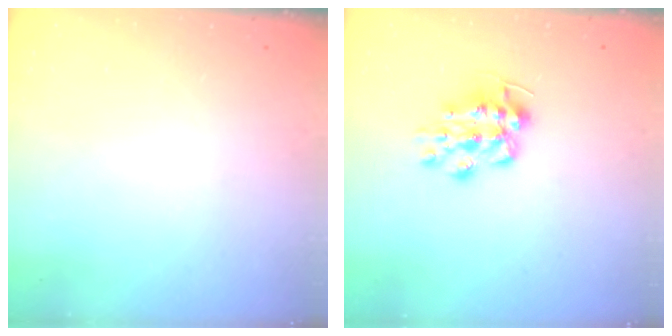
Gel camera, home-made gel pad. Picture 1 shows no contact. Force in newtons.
{"total": 8.9, "press": 8.8, "slide": 0.8}